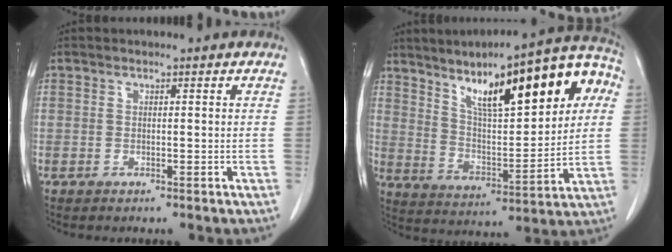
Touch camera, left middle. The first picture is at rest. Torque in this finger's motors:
{"motor_torque": [2.14, 0.00, 0.32, 0.21]}